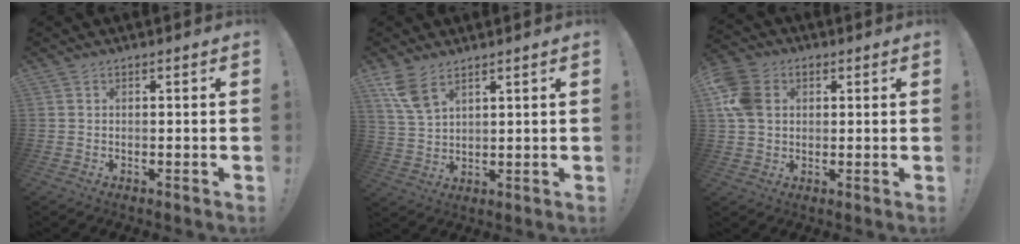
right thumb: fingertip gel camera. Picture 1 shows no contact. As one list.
[{"total": 7.3, "force": [5.0, 3.3, 4.2], "torque": [-0.076, -0.023, 0.096]}, {"total": 11.1, "force": [2.2, 8.5, 6.7], "torque": [-0.124, 0.007, 0.047]}]